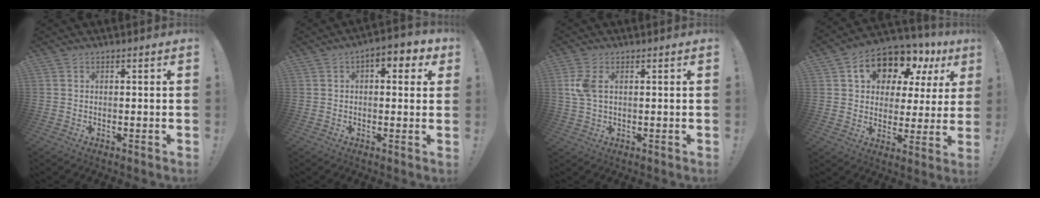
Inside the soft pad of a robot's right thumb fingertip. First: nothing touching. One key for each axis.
{"total": 5.1, "fx": 1.7, "fy": 2.8, "fz": 4.0, "tx": -0.040, "ty": -0.005, "tz": 0.022}
{"total": 5.0, "fx": 1.2, "fy": 2.7, "fz": 4.1, "tx": -0.086, "ty": -0.001, "tz": 0.017}
{"total": 13.7, "fx": 8.3, "fy": 8.3, "fz": 7.0, "tx": -0.110, "ty": -0.057, "tz": 0.146}